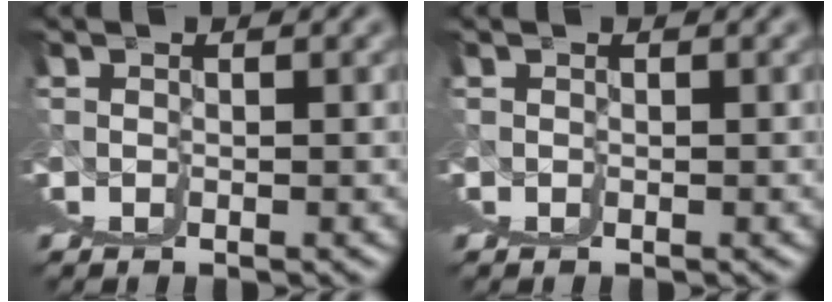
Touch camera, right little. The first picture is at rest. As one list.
[{"total": 0.0}]